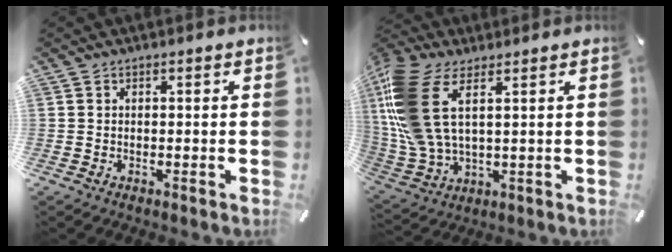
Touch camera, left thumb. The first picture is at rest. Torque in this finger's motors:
{"motor_torque": [2.51, 2.50, 1.43, 0.40, 0.45]}